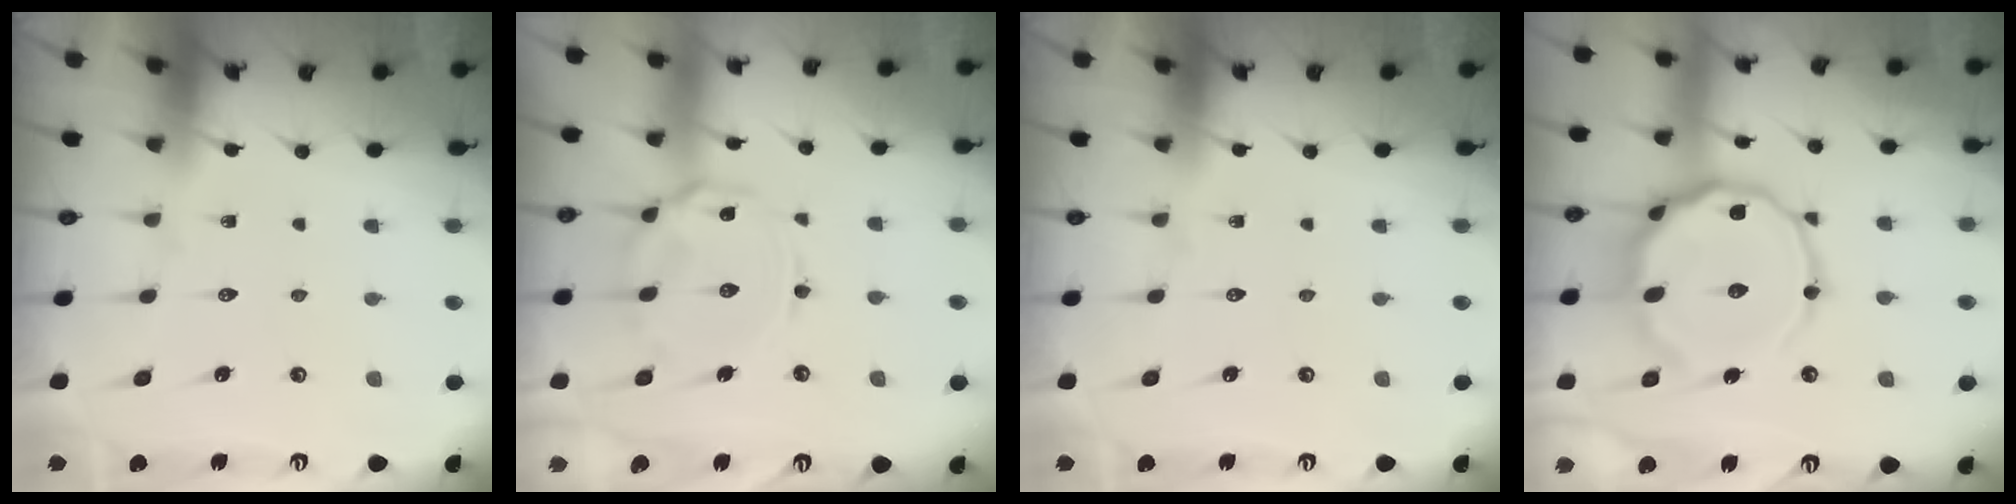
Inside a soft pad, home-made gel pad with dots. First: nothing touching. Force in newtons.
{"total": 9.6, "press": 9.5, "slide": 0.7}
{"total": 0.0}
{"total": 18.1, "press": 18.0, "slide": 1.4}